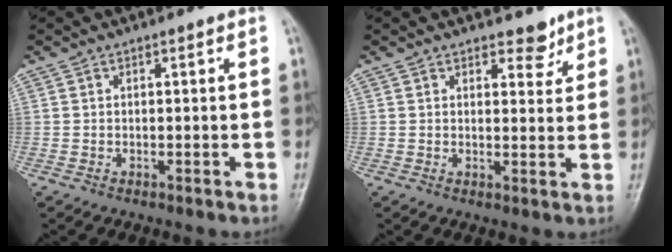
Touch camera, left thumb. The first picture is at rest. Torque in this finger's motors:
{"motor_torque": [-0.21, 0.11, -0.34, -0.01, -0.01]}